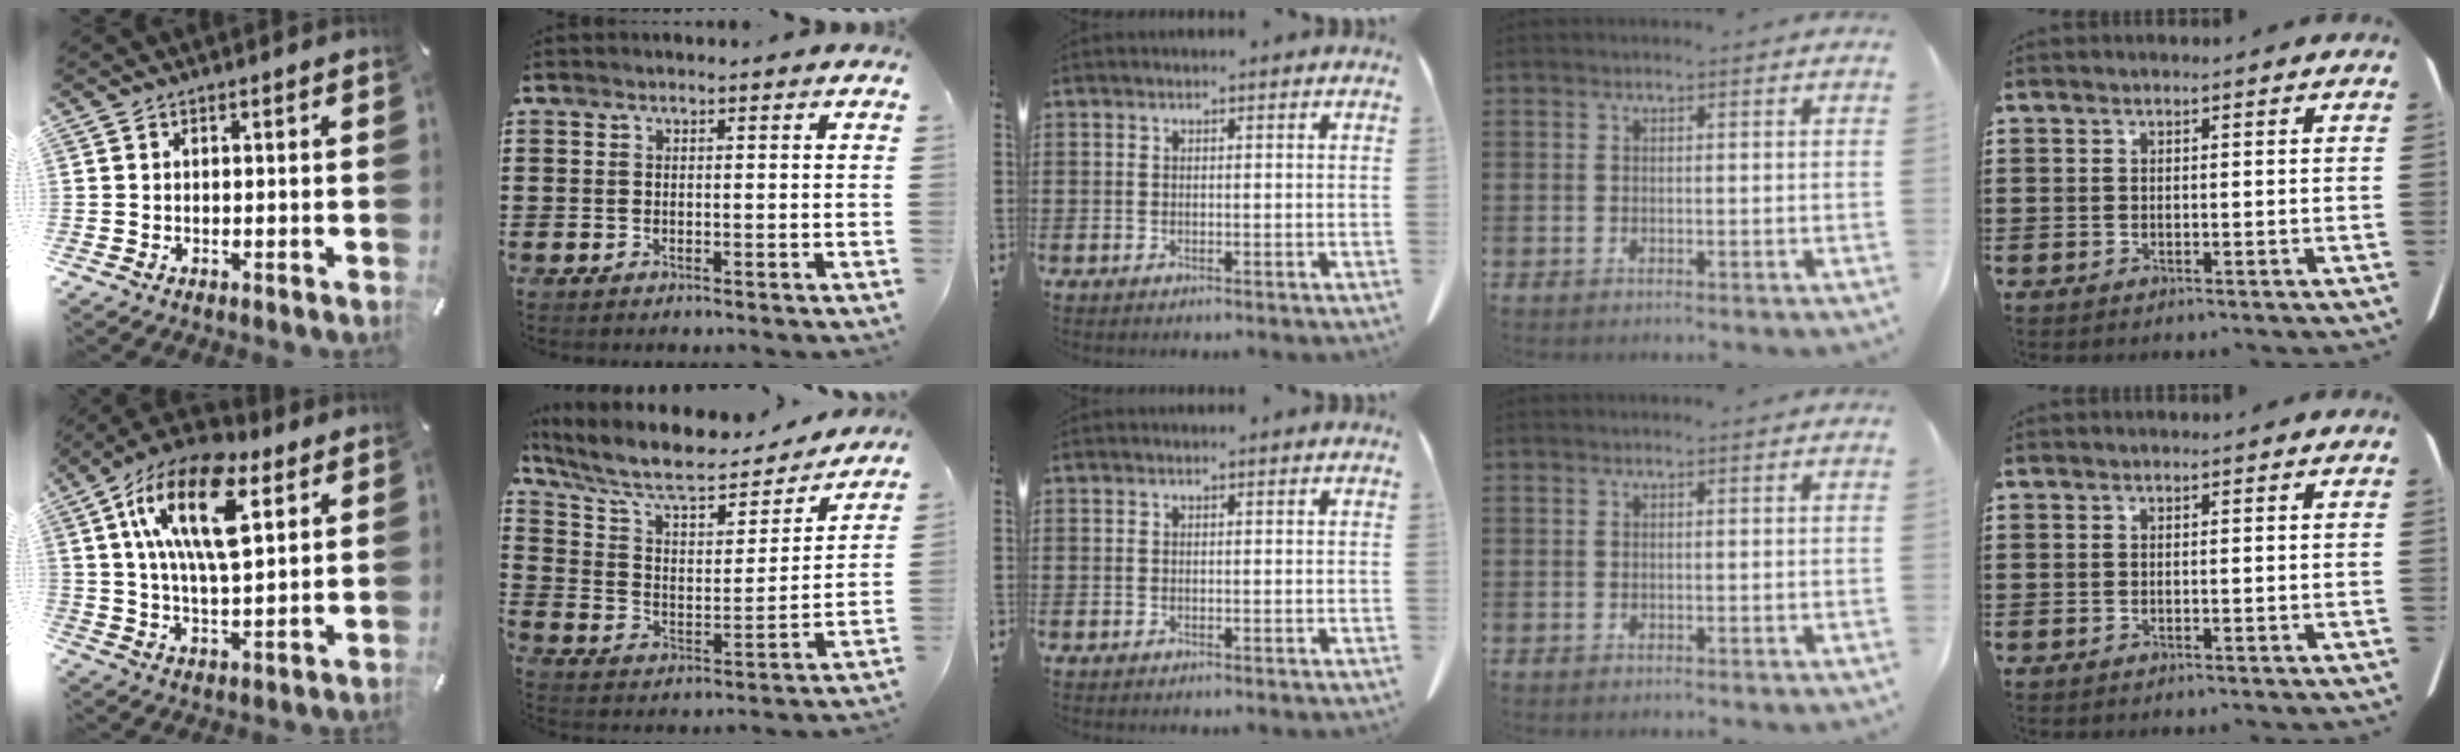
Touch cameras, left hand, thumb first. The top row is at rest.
{"thumb": {"total": 20.1, "force": [9.4, 9.3, 15.1], "torque": [-0.309, -0.023, 0.154]}, "index": {"total": 10.3, "force": [8.8, 2.2, 4.9], "torque": [-0.131, -0.051, 0.153]}}